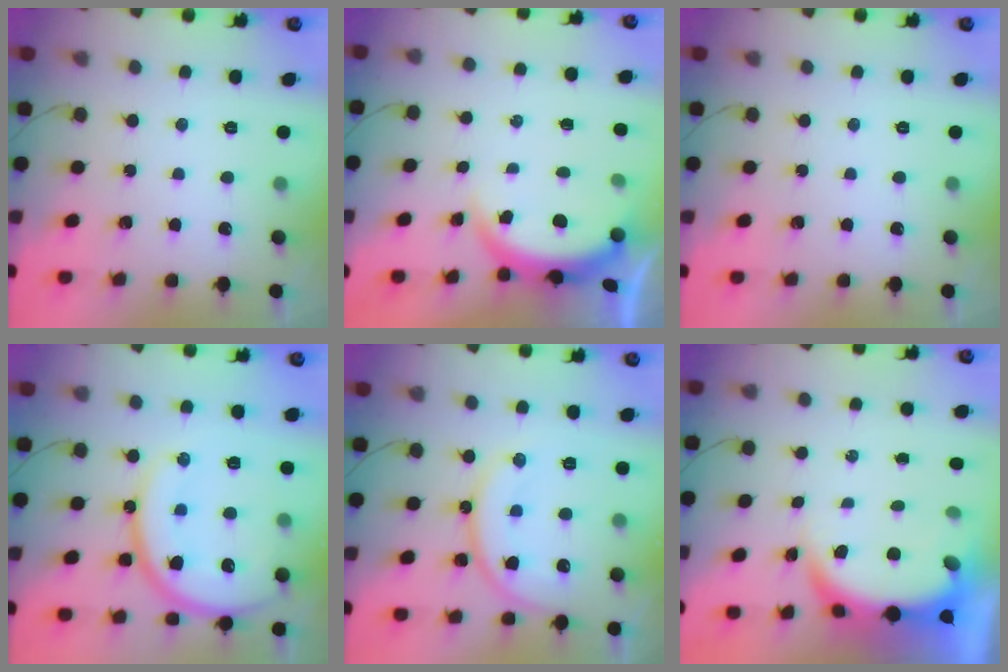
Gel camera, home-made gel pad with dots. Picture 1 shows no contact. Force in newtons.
{"total": 3.7, "press": 3.6, "slide": 0.6}
{"total": 0.0}
{"total": 17.7, "press": 17.6, "slide": 1.7}
{"total": 14.1, "press": 14.1, "slide": 1.3}
{"total": 6.3, "press": 6.2, "slide": 0.9}